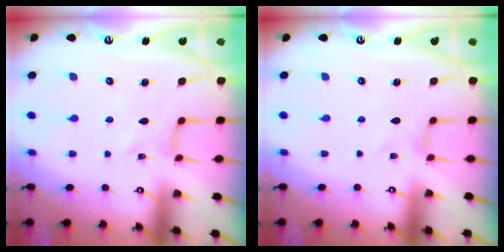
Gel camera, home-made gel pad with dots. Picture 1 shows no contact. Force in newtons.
{"total": 0.0}